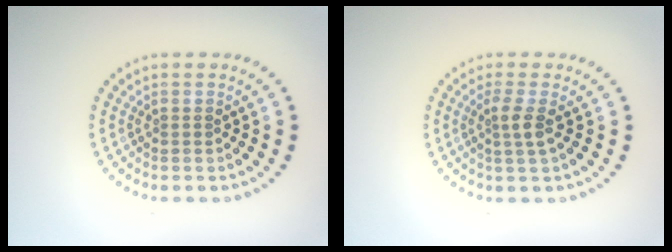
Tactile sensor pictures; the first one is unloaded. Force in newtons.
{"total": 1.8, "press": 1.2, "slide": 1.3}